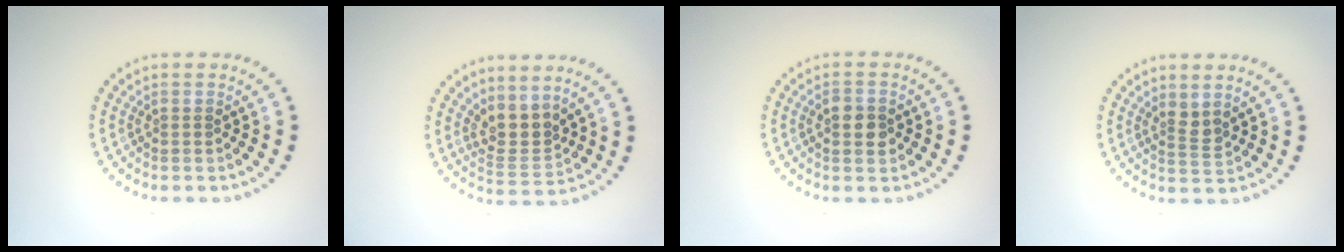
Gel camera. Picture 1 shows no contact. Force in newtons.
{"total": 2.8, "press": 2.0, "slide": 1.9}
{"total": 2.5, "press": 2.5, "slide": 0.1}
{"total": 1.5, "press": 1.2, "slide": 1.0}